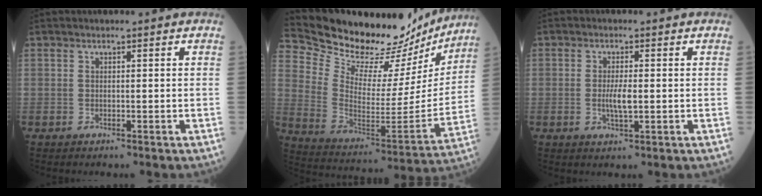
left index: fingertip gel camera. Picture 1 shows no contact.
{"total": 25.0, "force": [23.1, 6.6, 6.9], "torque": [-0.124, -0.045, 0.338]}
{"total": 3.1, "force": [-0.2, 0.5, 3.0], "torque": [-0.063, -0.005, -0.002]}